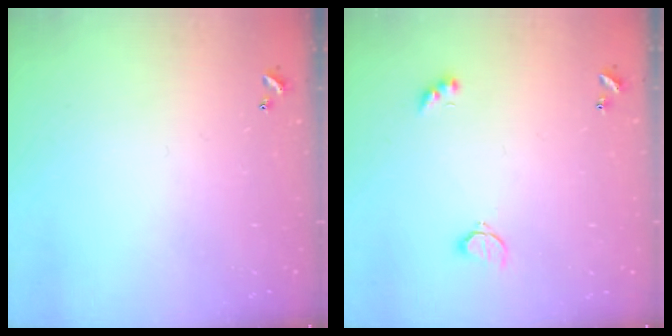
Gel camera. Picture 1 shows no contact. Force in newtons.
{"total": 2.6, "press": 2.6, "slide": 0.5}